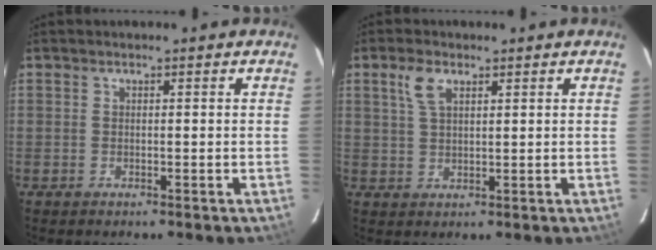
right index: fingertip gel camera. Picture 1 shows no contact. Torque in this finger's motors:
{"motor_torque": [0.18, 0.00, 0.21, 0.05]}